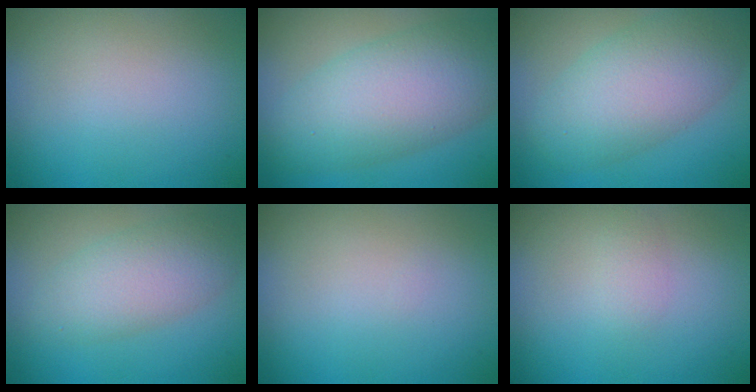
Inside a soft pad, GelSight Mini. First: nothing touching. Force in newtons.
{"total": 8.1, "press": 8.1, "slide": 0.3}
{"total": 7.1, "press": 7.1, "slide": 0.2}
{"total": 4.4, "press": 4.4, "slide": 0.1}
{"total": 0.0}
{"total": 1.1, "press": 1.1, "slide": 0.0}